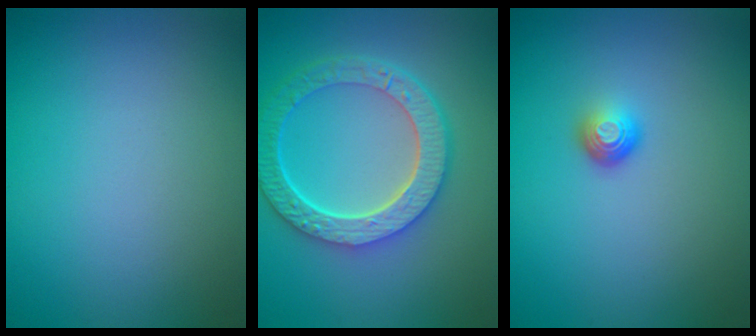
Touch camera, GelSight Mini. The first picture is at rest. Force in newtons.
{"total": 6.3, "press": 4.9, "slide": 4.0}
{"total": 1.6, "press": 1.0, "slide": 1.2}